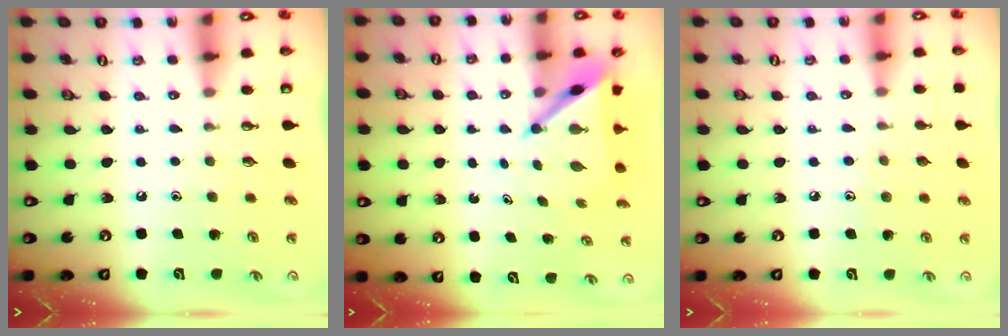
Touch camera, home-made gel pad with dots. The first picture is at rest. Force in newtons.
{"total": 4.9, "press": 4.9, "slide": 0.4}
{"total": 4.3, "press": 4.3, "slide": 0.4}